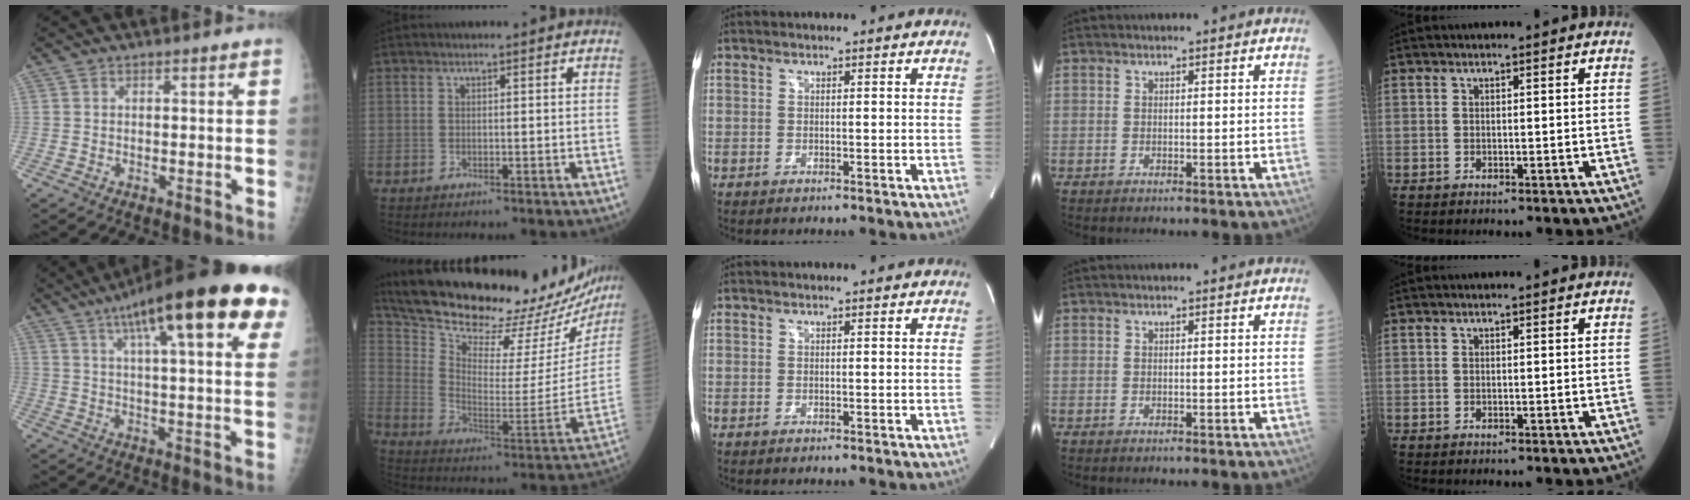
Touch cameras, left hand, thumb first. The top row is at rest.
{"thumb": {"total": 25.8, "force": [13.0, 5.8, 21.5], "torque": [-0.308, 0.000, 0.179]}, "index": {"total": 28.9, "force": [26.4, 6.3, 9.9], "torque": [-0.177, -0.095, 0.353]}}